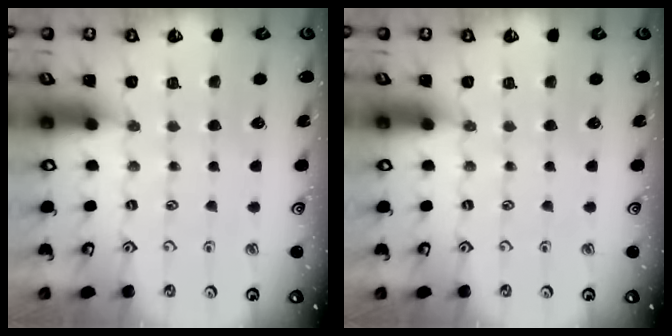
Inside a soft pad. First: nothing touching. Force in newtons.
{"total": 0.0}